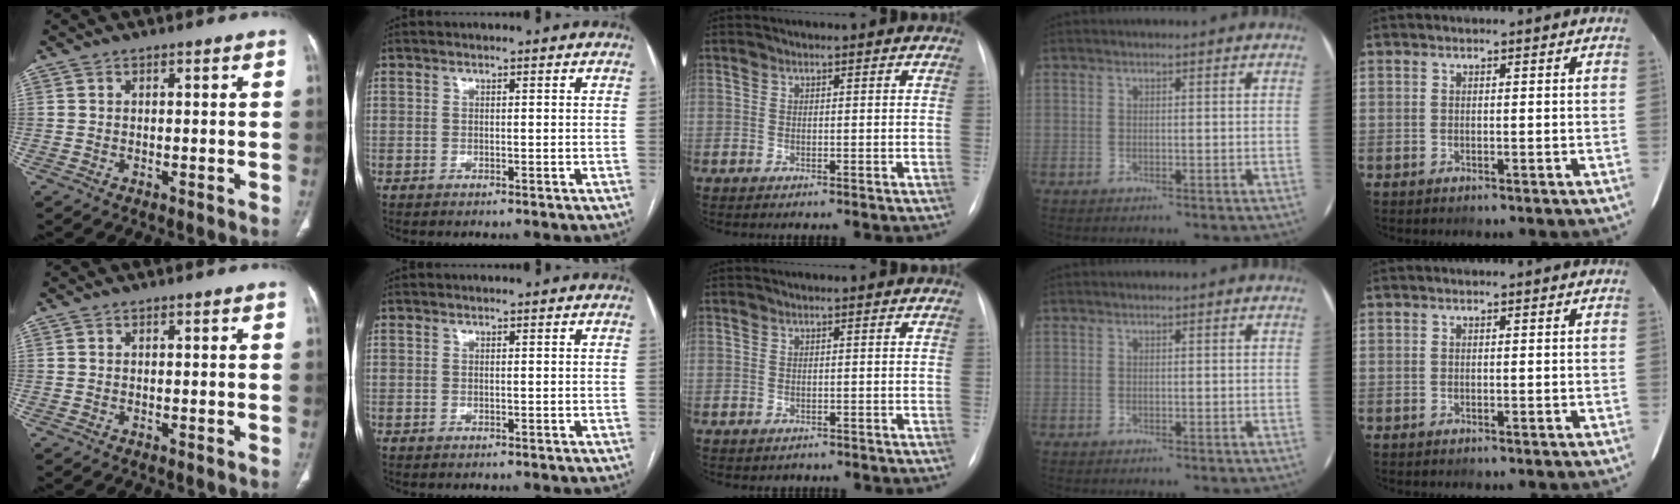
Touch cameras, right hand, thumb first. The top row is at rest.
{"middle": {"total": 0.9, "force": [-0.5, 0.7, 0.0], "torque": [-0.004, 0.002, -0.005]}}